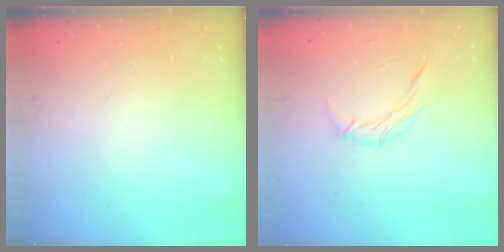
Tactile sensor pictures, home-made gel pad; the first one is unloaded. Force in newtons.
{"total": 5.5, "press": 5.4, "slide": 1.2}